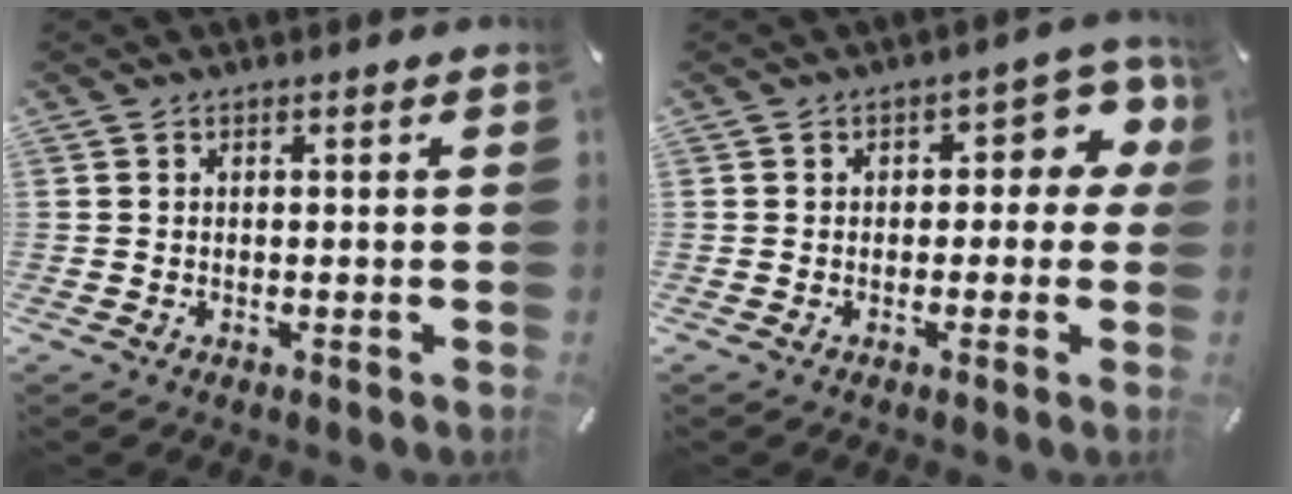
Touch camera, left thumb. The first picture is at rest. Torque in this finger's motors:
{"motor_torque": [0.14, 0.08, 0.26, 0.26, 0.03]}